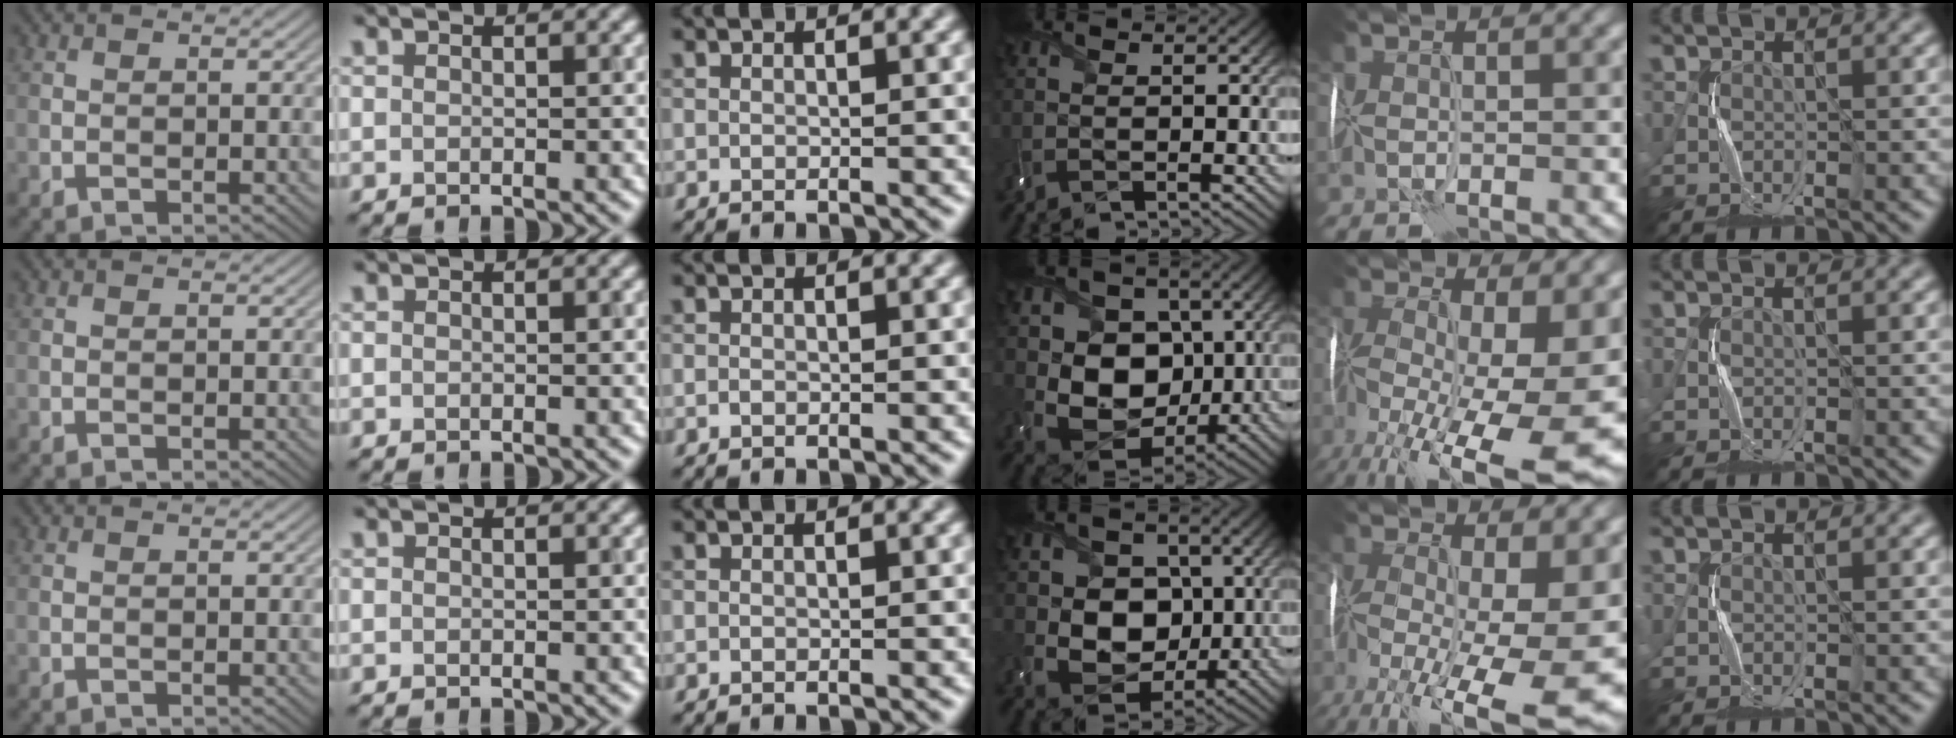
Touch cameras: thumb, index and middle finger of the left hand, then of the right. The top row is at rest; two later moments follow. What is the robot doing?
{"motion": "wrap", "object": "receipt paper"}